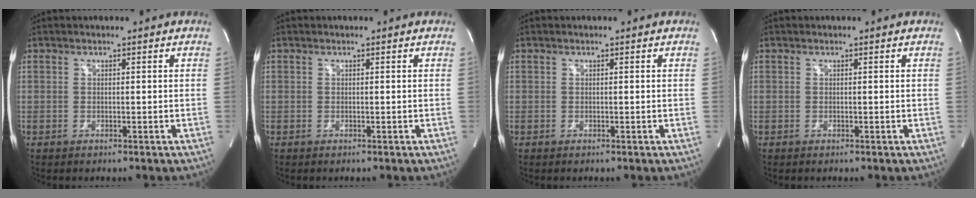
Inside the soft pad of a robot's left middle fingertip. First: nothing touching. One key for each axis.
{"total": 0.0}
{"total": 0.0}
{"total": 0.0}